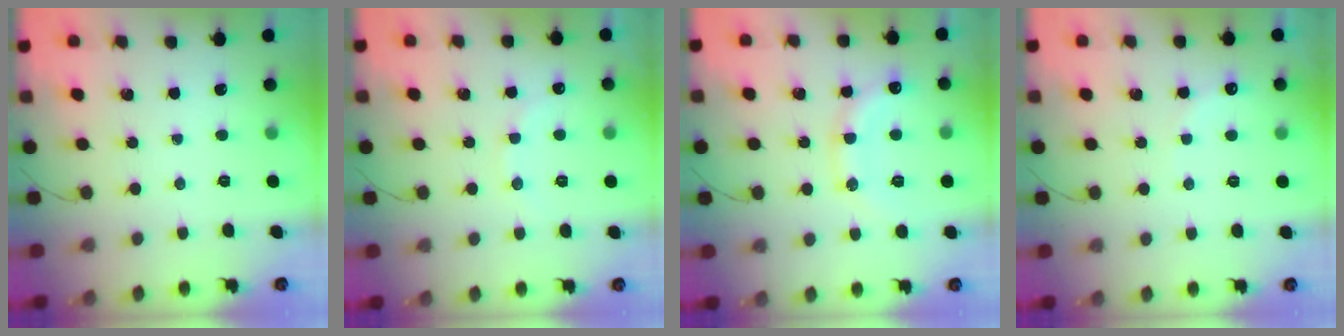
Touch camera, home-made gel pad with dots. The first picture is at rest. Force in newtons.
{"total": 6.6, "press": 6.5, "slide": 1.1}
{"total": 14.1, "press": 14.0, "slide": 1.2}
{"total": 6.8, "press": 6.6, "slide": 1.5}